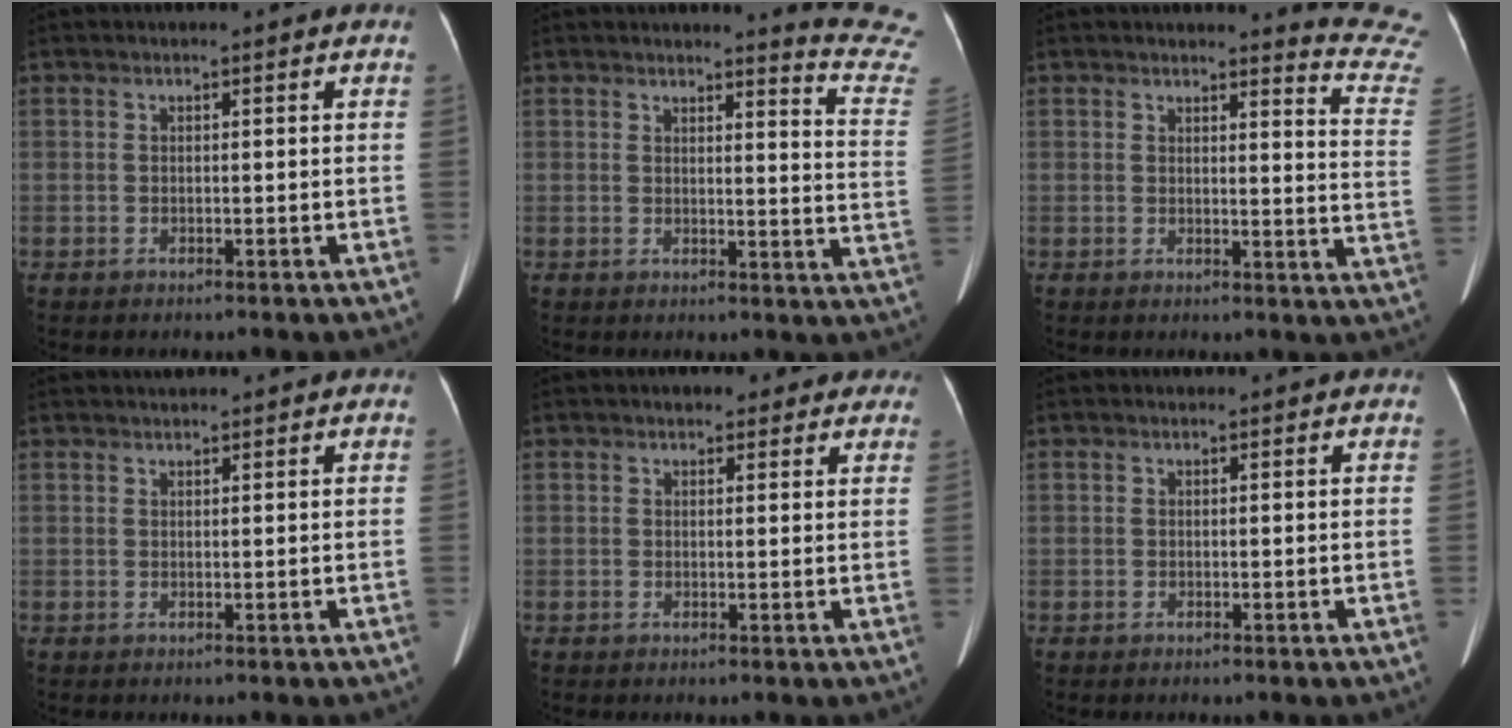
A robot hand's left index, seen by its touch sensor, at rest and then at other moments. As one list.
[{"total": 10.9, "force": [10.7, -1.8, 1.0], "torque": [-0.006, -0.130, 0.094]}, {"total": 10.4, "force": [10.2, -1.4, 0.3], "torque": [0.002, -0.128, 0.086]}, {"total": 2.7, "force": [2.5, 0.4, 0.9], "torque": [-0.011, 0.028, 0.039]}, {"total": 6.3, "force": [5.0, 2.7, 2.6], "torque": [-0.011, 0.014, 0.055]}, {"total": 1.2, "force": [1.1, 0.3, 0.2], "torque": [-0.011, 0.012, 0.011]}]